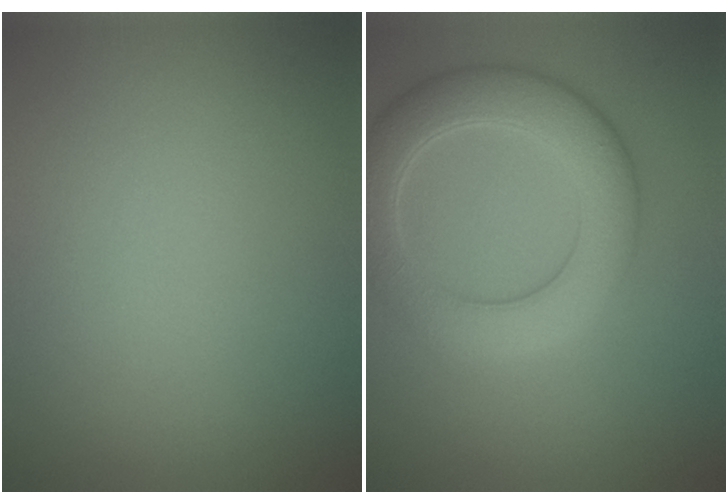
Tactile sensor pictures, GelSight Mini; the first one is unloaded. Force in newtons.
{"total": 6.4, "press": 6.4, "slide": 0.3}